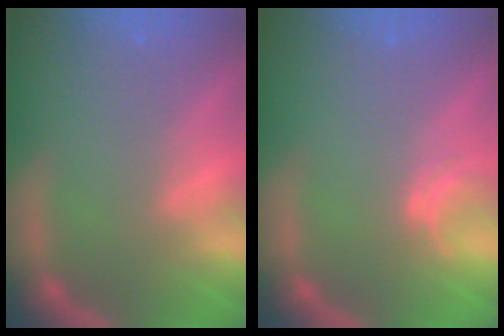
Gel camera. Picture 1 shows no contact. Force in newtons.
{"total": 1.0}